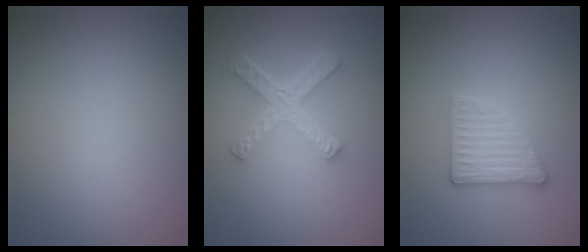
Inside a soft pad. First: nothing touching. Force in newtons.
{"total": 4.5, "press": 3.3, "slide": 3.1}
{"total": 2.8, "press": 2.7, "slide": 0.8}